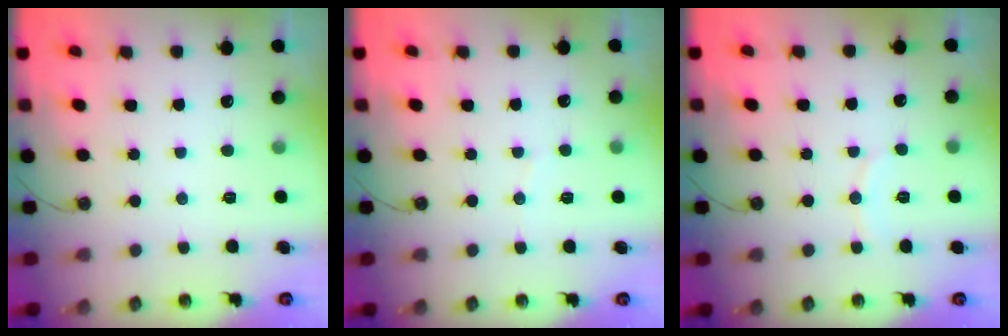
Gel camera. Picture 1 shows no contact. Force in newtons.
{"total": 2.9, "press": 2.9, "slide": 0.3}
{"total": 5.1, "press": 5.0, "slide": 0.6}